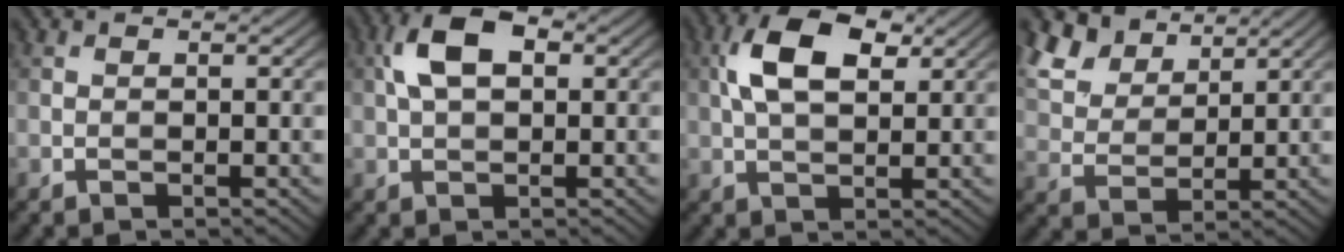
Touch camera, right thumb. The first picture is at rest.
{"total": 6.9, "force": [1.7, 3.8, 5.5], "torque": [-0.114, 0.015, 0.025]}
{"total": 8.8, "force": [2.7, 4.5, 7.0], "torque": [-0.144, 0.015, 0.043]}
{"total": 8.8, "force": [5.9, 4.9, 4.5], "torque": [-0.125, 0.014, 0.110]}